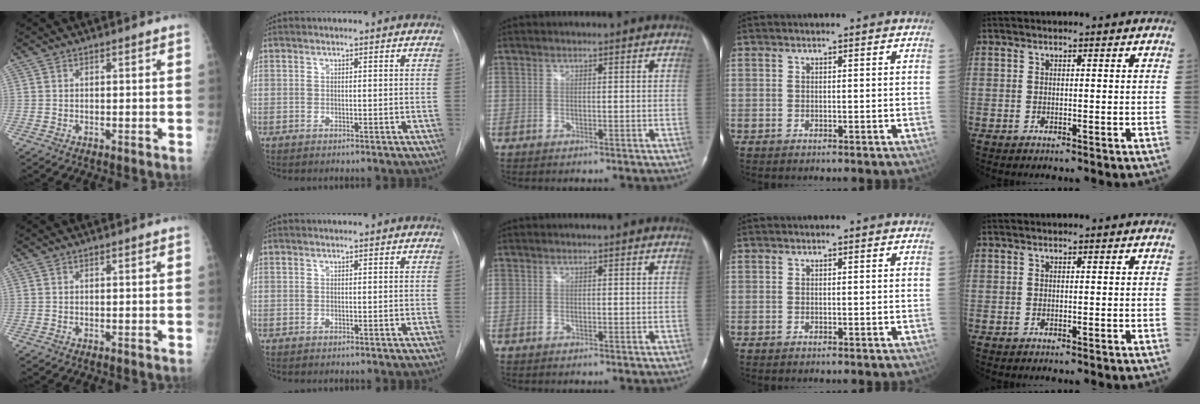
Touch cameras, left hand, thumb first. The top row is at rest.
{}